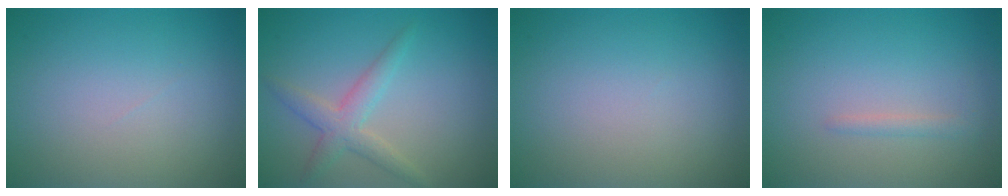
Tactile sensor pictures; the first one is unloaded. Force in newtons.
{"total": 2.7, "press": 2.7, "slide": 0.0}
{"total": 0.0}
{"total": 0.9, "press": 0.9, "slide": 0.1}